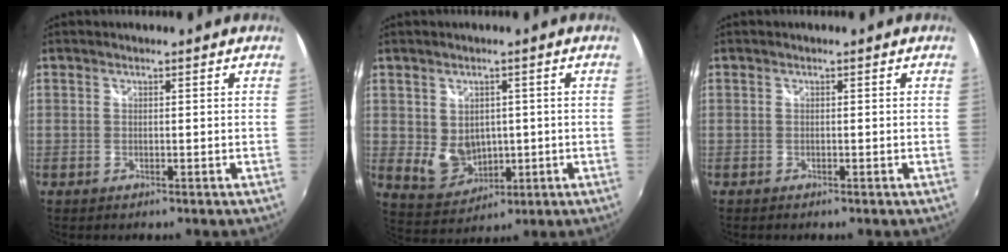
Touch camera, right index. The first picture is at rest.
{"total": 6.6, "force": [0.2, 5.5, 3.7], "torque": [-0.073, -0.003, 0.026]}
{"total": 0.6, "force": [-0.6, 0.2, 0.1], "torque": [-0.004, -0.003, -0.015]}